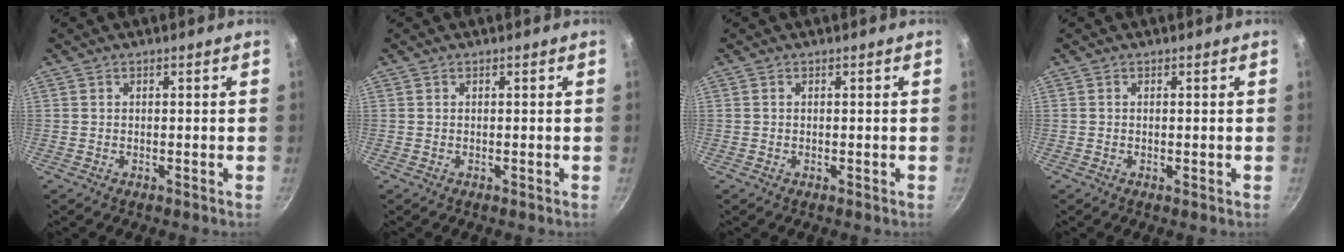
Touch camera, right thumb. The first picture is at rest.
{"total": 0.0}
{"total": 0.0}
{"total": 0.5, "force": [-0.1, 0.1, 0.5], "torque": [-0.007, 0.000, -0.002]}